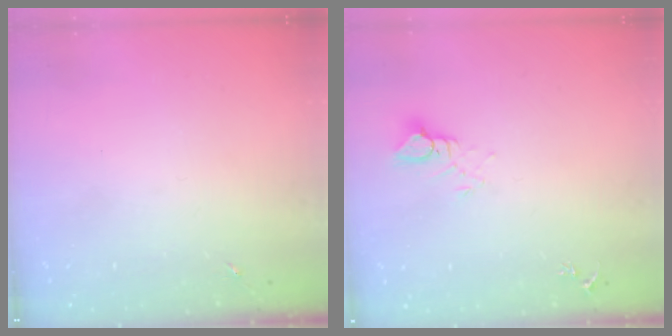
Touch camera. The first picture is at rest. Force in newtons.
{"total": 4.3, "press": 4.3, "slide": 0.3}